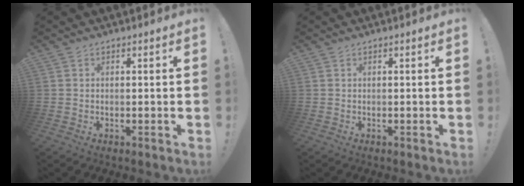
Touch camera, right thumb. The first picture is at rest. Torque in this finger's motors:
{"motor_torque": [-0.04, -0.16, -0.12, 0.12, -0.05]}